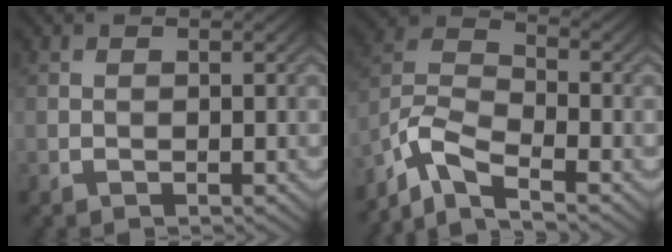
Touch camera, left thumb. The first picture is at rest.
{"total": 8.0, "force": [-6.1, 2.4, 4.7], "torque": [-0.099, -0.002, -0.141]}